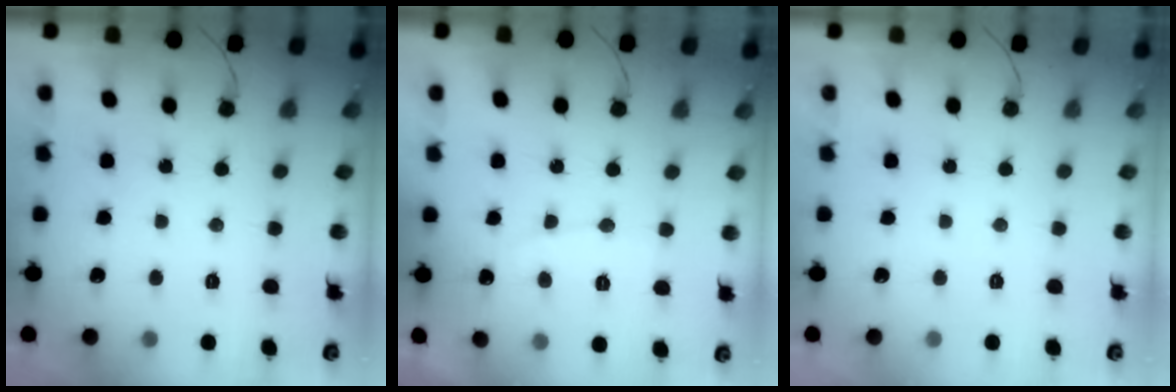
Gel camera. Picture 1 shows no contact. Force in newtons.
{"total": 5.8, "press": 5.8, "slide": 0.2}
{"total": 0.0}